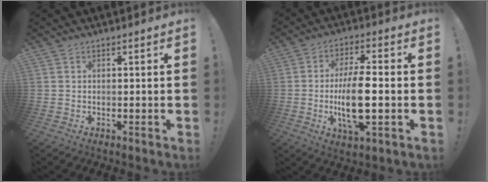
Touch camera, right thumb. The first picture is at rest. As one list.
[{"total": 13.2, "force": [-1.9, 4.1, 12.4], "torque": [-0.228, -0.009, -0.040]}]